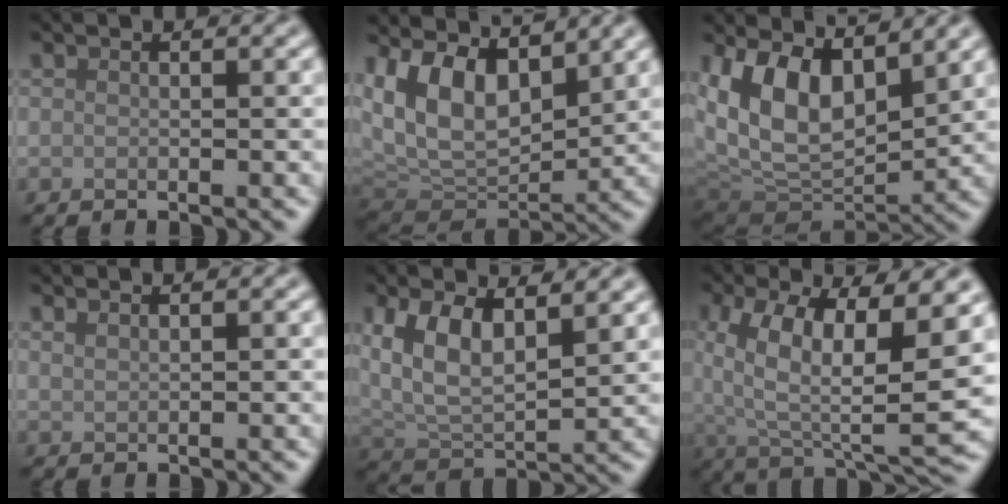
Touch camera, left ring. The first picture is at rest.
{"total": 10.3, "force": [4.0, 5.9, 7.4], "torque": [-0.145, 0.005, 0.070]}
{"total": 10.2, "force": [3.5, 5.8, 7.6], "torque": [-0.141, -0.012, 0.063]}
{"total": 0.9, "force": [0.8, 0.2, 0.3], "torque": [-0.006, 0.000, 0.017]}
{"total": 7.7, "force": [3.2, 3.8, 5.9], "torque": [-0.115, 0.002, 0.053]}
{"total": 12.1, "force": [2.7, 4.5, 10.9], "torque": [-0.194, -0.010, 0.047]}